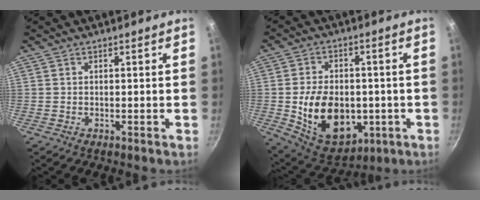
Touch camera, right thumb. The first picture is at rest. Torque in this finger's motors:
{"motor_torque": [-0.26, 1.02, 0.20, 0.02, 0.36]}